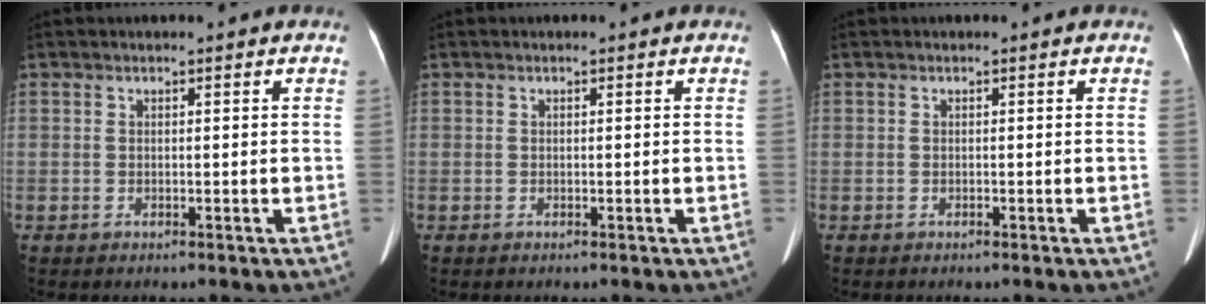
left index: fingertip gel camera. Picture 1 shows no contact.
{"total": 0.0}
{"total": 0.0}